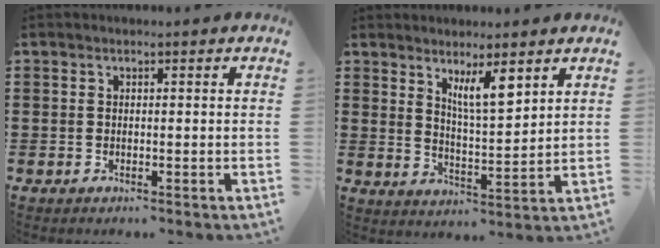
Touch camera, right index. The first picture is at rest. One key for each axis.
{"total": 5.9, "fx": 4.0, "fy": 1.3, "fz": 4.2, "tx": -0.084, "ty": -0.007, "tz": 0.067}